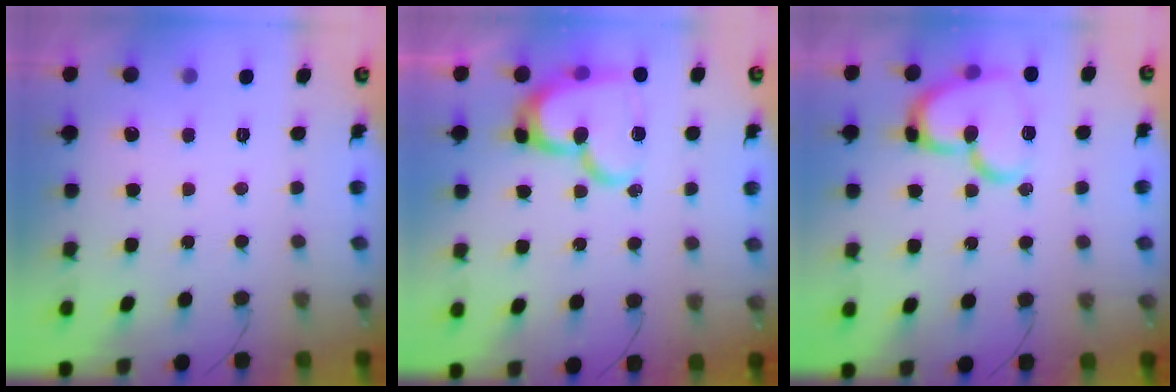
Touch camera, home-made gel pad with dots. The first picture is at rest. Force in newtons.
{"total": 17.5, "press": 17.5, "slide": 1.0}
{"total": 16.3, "press": 16.3, "slide": 1.6}